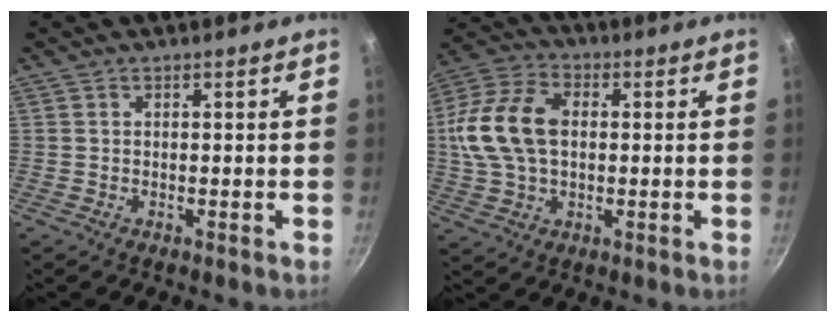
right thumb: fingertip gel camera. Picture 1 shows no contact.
{"total": 15.6, "force": [1.2, 10.4, 11.6], "torque": [-0.214, 0.024, 0.013]}